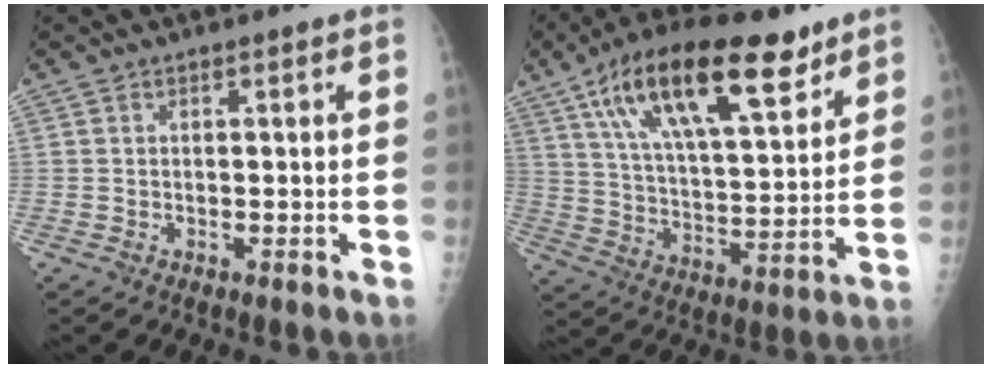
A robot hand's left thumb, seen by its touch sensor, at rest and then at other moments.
{"total": 23.3, "force": [12.9, 9.0, 17.1], "torque": [-0.271, -0.028, 0.223]}